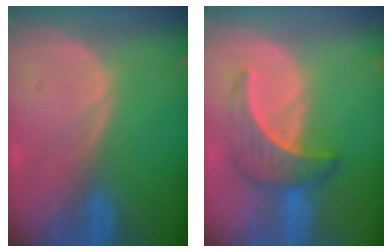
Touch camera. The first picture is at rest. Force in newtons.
{"total": 6.2, "press": 5.9, "slide": 1.7}